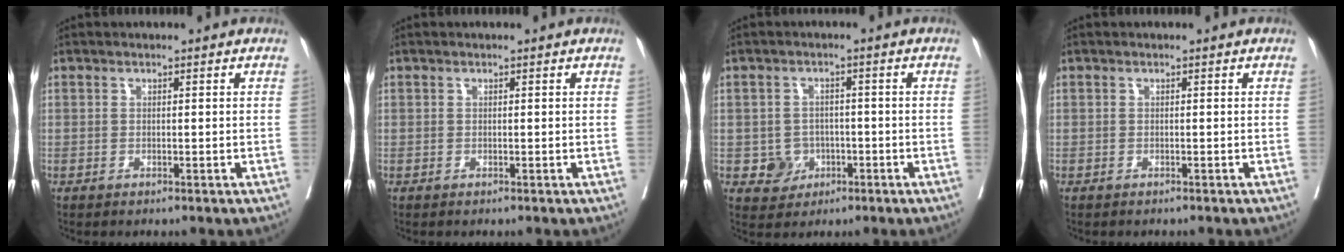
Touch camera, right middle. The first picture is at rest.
{"total": 0.0}
{"total": 4.0, "force": [-1.3, 3.7, 0.7], "torque": [-0.002, 0.010, -0.012]}
{"total": 0.5, "force": [-0.4, 0.3, 0.0], "torque": [-0.005, 0.004, -0.007]}